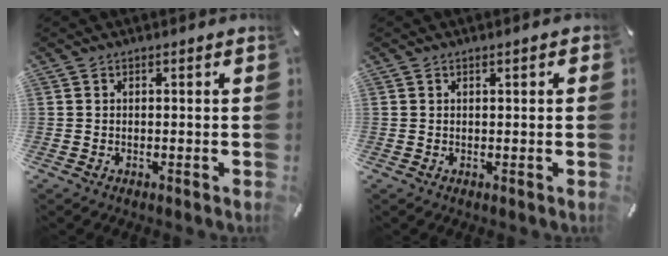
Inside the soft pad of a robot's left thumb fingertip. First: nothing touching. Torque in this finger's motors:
{"motor_torque": [-0.43, -0.12, -0.04, 0.04, 0.07]}